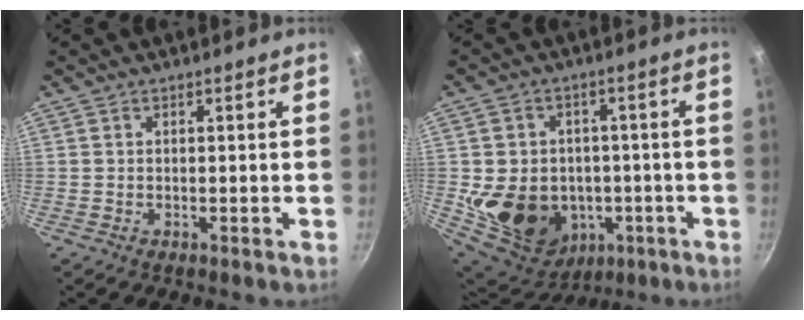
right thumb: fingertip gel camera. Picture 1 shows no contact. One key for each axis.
{"total": 17.3, "fx": -2.9, "fy": 14.2, "fz": 9.4, "tx": -0.148, "ty": 0.021, "tz": -0.021}